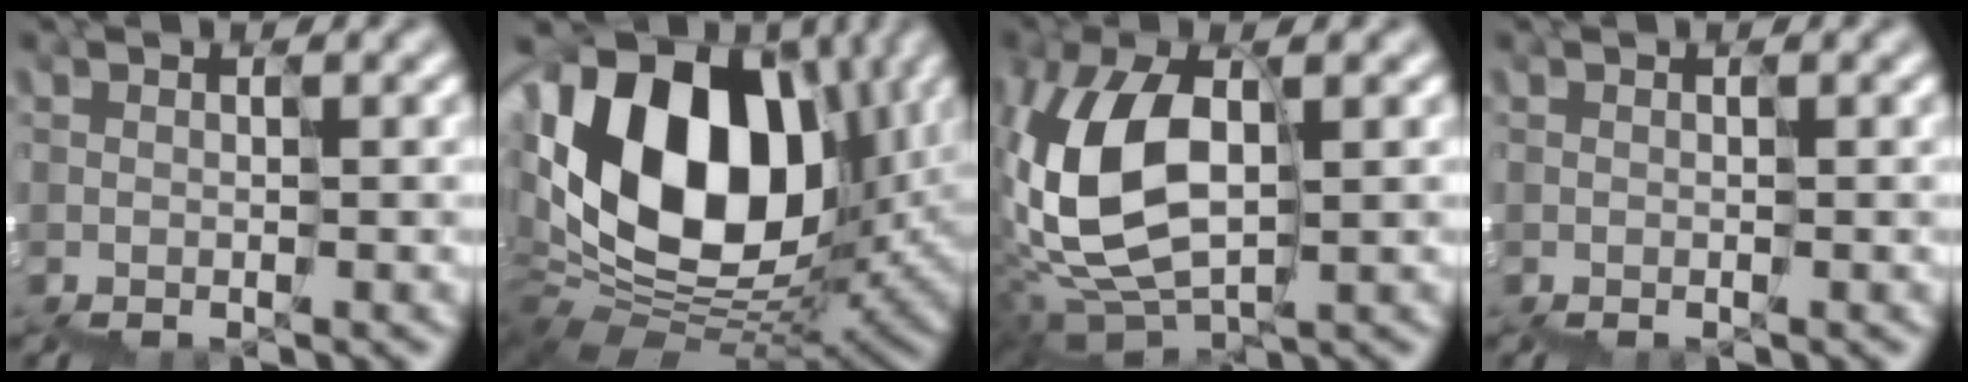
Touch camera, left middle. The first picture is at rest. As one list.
[{"total": 13.4, "force": [2.7, 9.4, 9.1], "torque": [-0.174, 0.022, 0.036]}, {"total": 8.0, "force": [0.5, 4.8, 6.5], "torque": [-0.176, 0.016, 0.008]}, {"total": 0.0}]